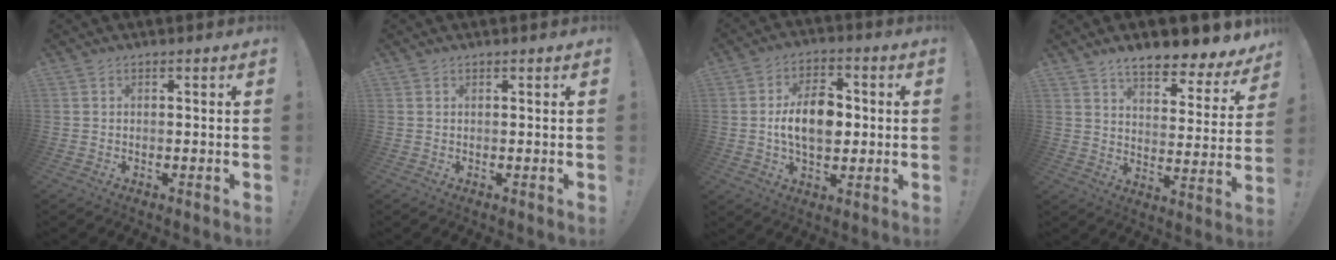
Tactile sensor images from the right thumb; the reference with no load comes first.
{"total": 0.0}
{"total": 13.0, "force": [-0.1, 8.4, 9.8], "torque": [-0.162, 0.010, -0.001]}
{"total": 9.7, "force": [8.0, 2.5, 4.7], "torque": [-0.070, -0.068, 0.137]}